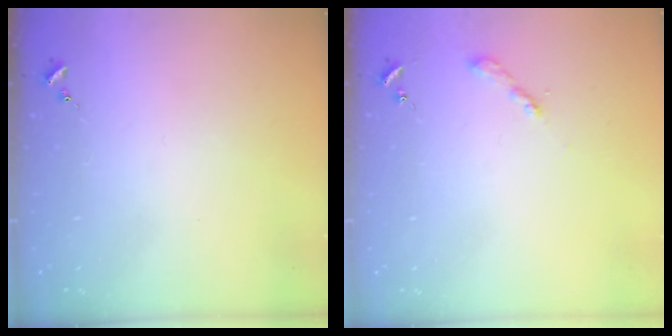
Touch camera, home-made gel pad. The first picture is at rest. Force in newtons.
{"total": 2.0, "press": 2.0, "slide": 0.2}